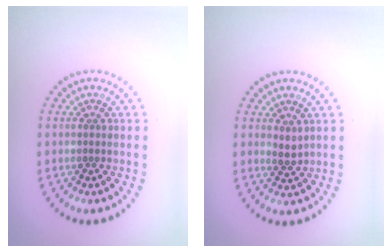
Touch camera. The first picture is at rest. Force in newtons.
{"total": 1.0, "press": 0.9, "slide": 0.5}